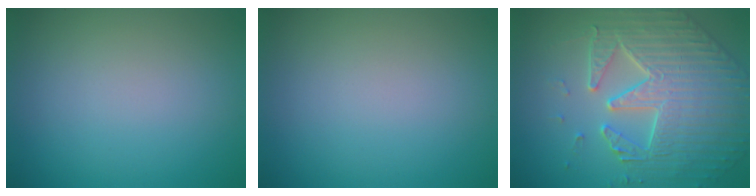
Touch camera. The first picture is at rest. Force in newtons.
{"total": 0.0}
{"total": 5.8, "press": 5.3, "slide": 2.5}